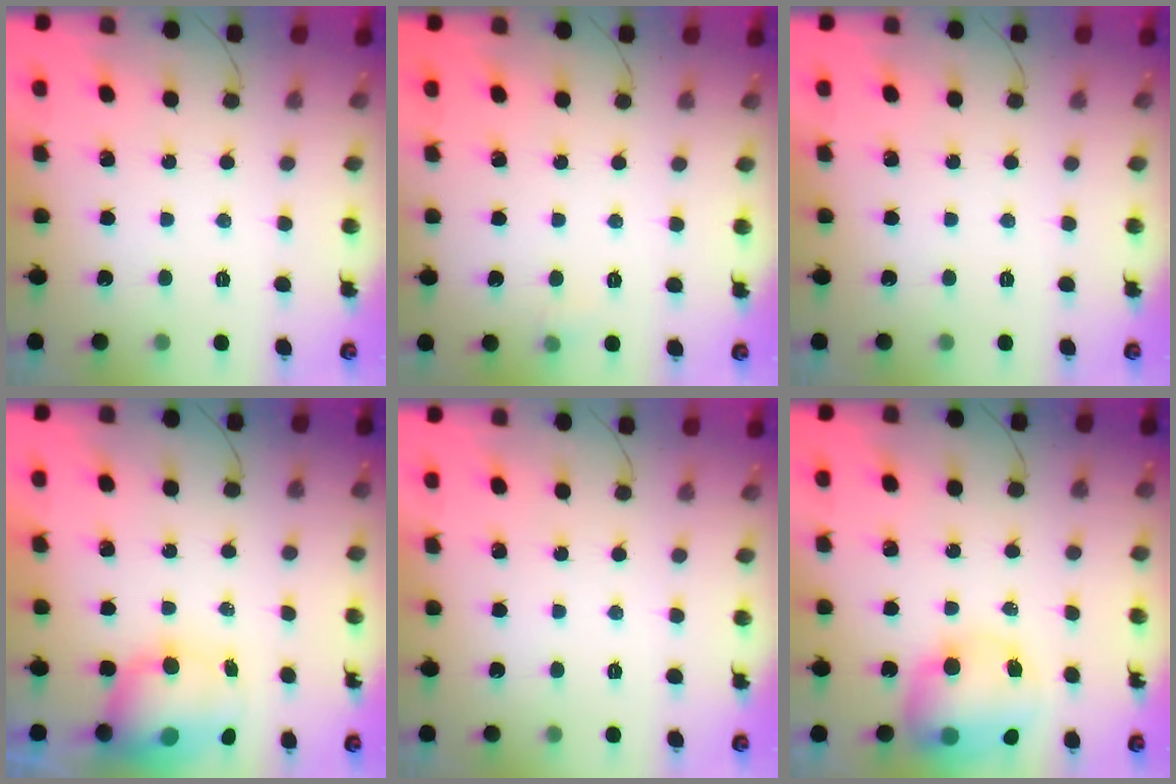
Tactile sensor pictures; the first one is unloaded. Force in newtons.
{"total": 3.5, "press": 3.3, "slide": 1.0}
{"total": 0.0}
{"total": 9.5, "press": 9.2, "slide": 2.6}
{"total": 0.0}
{"total": 11.3, "press": 11.0, "slide": 2.8}